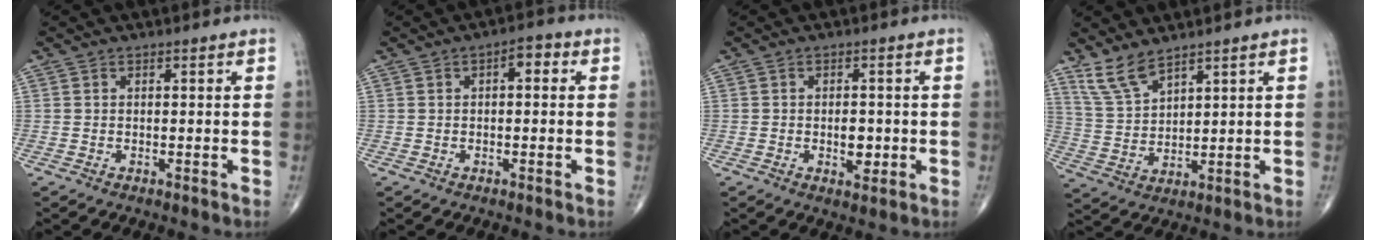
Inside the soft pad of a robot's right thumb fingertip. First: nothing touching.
{"total": 3.4, "force": [0.7, 1.7, 2.9], "torque": [-0.034, 0.011, 0.002]}
{"total": 3.7, "force": [-0.5, 2.2, 3.0], "torque": [-0.032, 0.001, -0.003]}
{"total": 6.7, "force": [5.4, 2.0, 3.4], "torque": [-0.066, -0.030, 0.121]}